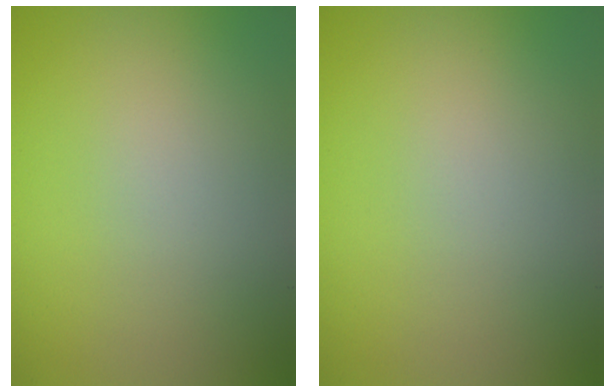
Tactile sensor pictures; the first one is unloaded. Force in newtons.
{"total": 0.0}